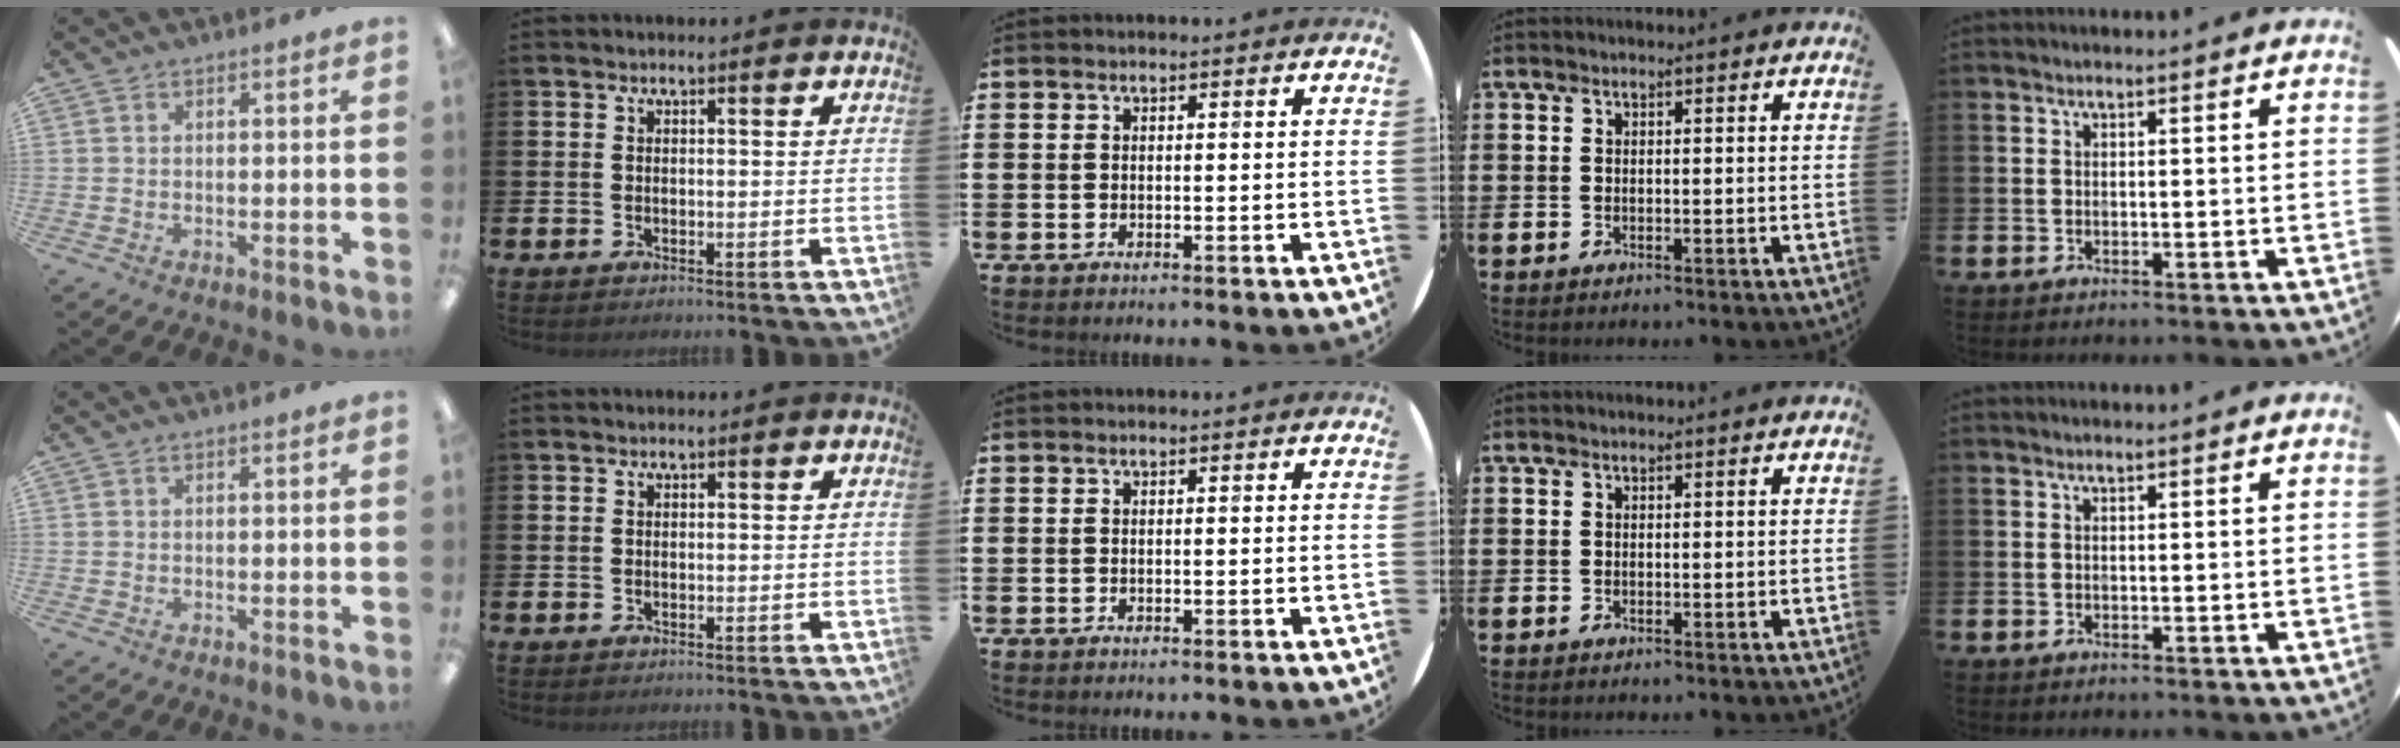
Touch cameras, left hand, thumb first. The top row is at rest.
{}